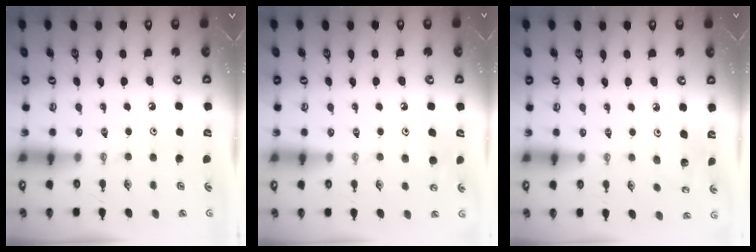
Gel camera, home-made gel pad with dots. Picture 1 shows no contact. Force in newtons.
{"total": 7.8, "press": 7.7, "slide": 1.5}
{"total": 3.8, "press": 3.6, "slide": 1.3}